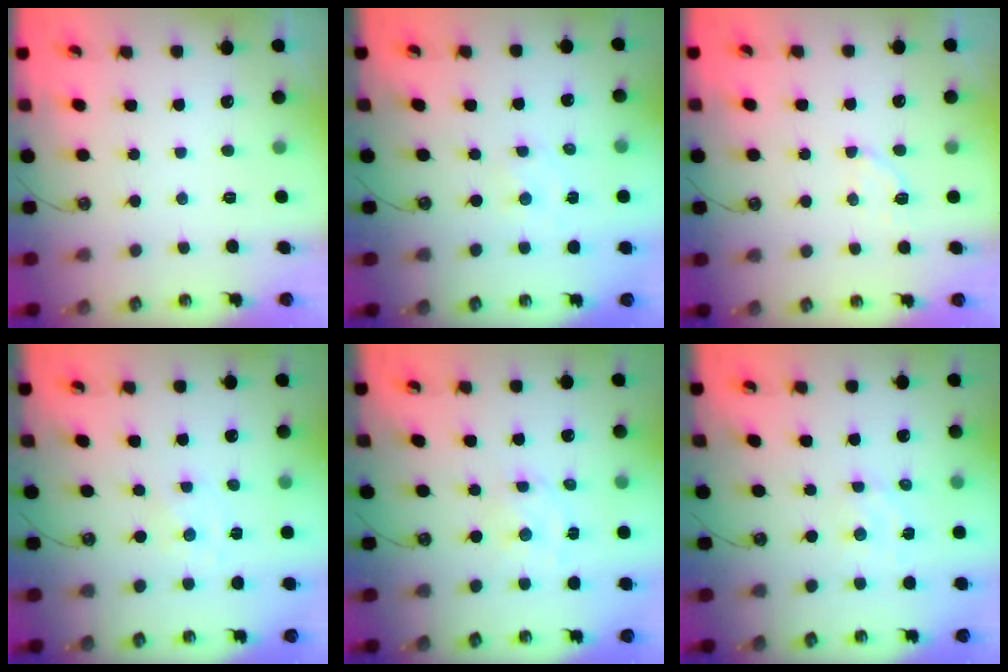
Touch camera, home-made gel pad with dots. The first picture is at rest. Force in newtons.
{"total": 0.8, "press": 0.8, "slide": 0.2}
{"total": 2.8, "press": 2.5, "slide": 1.1}
{"total": 0.0}
{"total": 2.6, "press": 2.6, "slide": 0.6}
{"total": 2.6, "press": 2.6, "slide": 0.6}